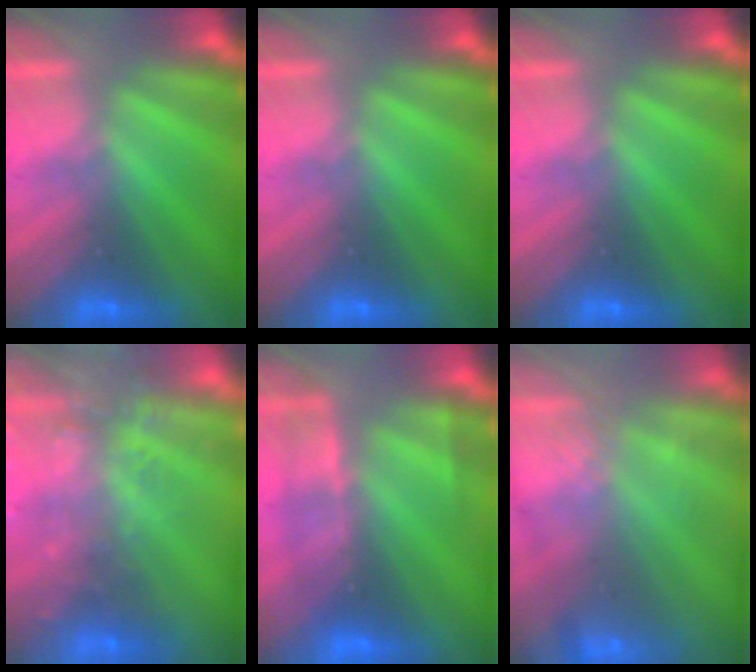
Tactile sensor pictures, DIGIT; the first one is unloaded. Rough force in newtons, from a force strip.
{"total": 0.0}
{"total": 0.0}
{"total": 9.4}
{"total": 2.2}
{"total": 3.0}